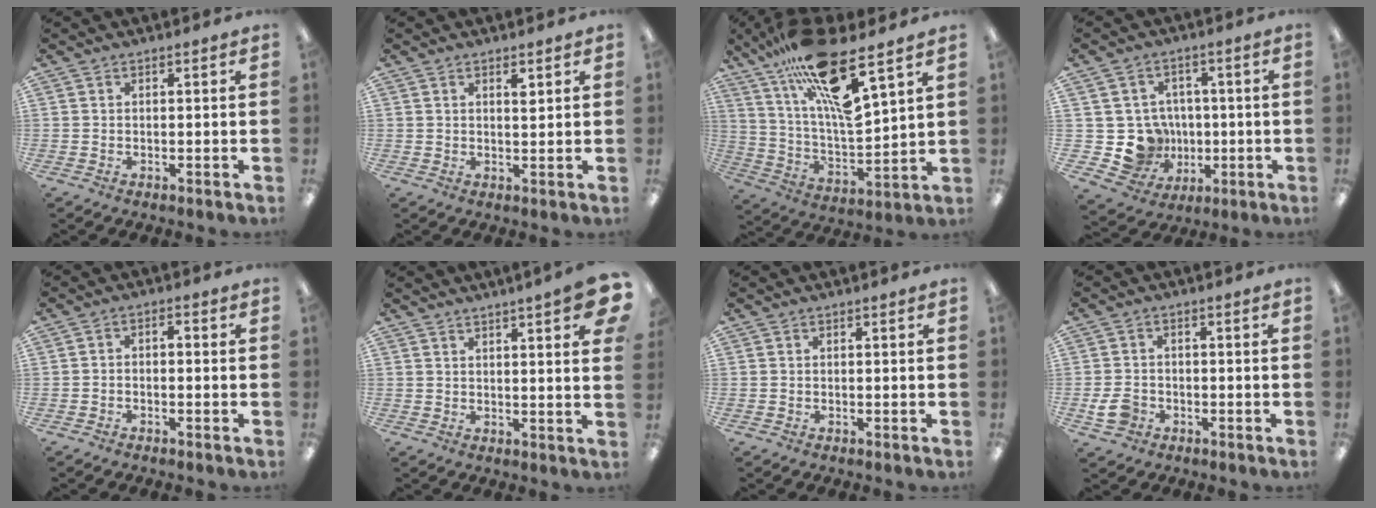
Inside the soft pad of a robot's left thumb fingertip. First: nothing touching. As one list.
[{"total": 2.3, "force": [1.3, 0.9, 1.7], "torque": [-0.021, -0.006, 0.020]}, {"total": 20.2, "force": [13.6, 4.3, 14.3], "torque": [-0.264, -0.082, 0.224]}, {"total": 11.5, "force": [-1.0, 10.9, 3.4], "torque": [-0.082, 0.012, 0.000]}, {"total": 2.2, "force": [-1.7, 0.7, 1.1], "torque": [-0.017, 0.010, -0.033]}, {"total": 6.6, "force": [4.0, 0.8, 5.2], "torque": [-0.067, -0.021, 0.060]}, {"total": 0.0}, {"total": 5.2, "force": [-2.3, 3.8, 2.7], "torque": [-0.052, 0.011, -0.040]}]